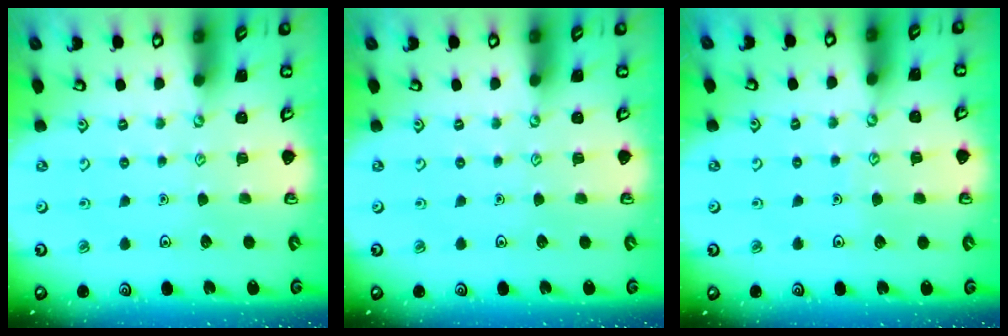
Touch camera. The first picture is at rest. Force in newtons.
{"total": 0.0}
{"total": 3.3, "press": 3.3, "slide": 0.2}